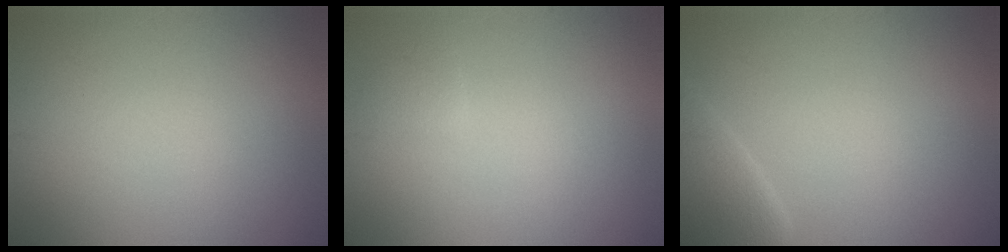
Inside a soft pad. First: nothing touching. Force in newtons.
{"total": 0.8, "press": 0.8, "slide": 0.1}
{"total": 3.3, "press": 3.3, "slide": 0.3}